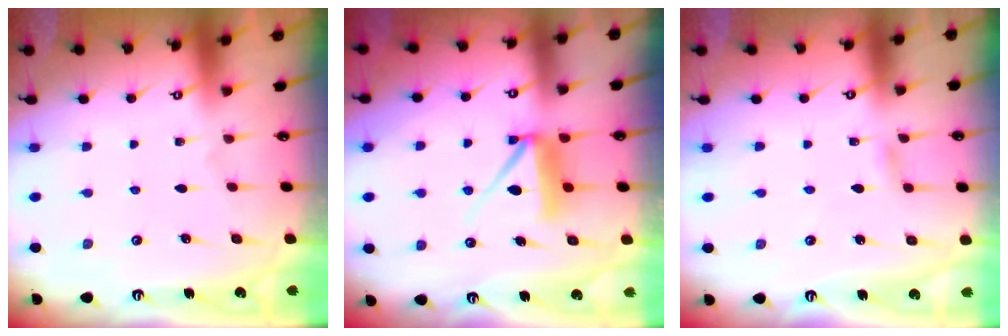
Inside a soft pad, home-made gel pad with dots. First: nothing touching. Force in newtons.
{"total": 7.7, "press": 7.7, "slide": 0.8}
{"total": 2.7, "press": 2.7, "slide": 0.2}